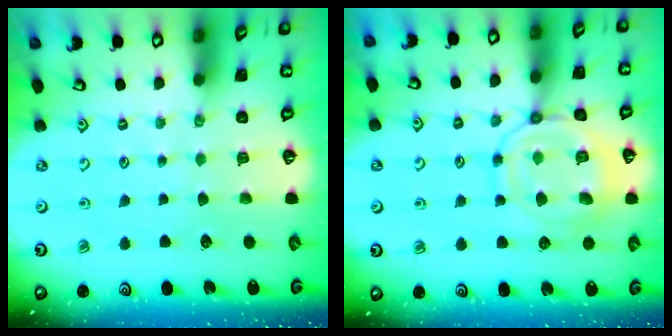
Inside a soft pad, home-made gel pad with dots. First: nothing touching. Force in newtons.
{"total": 14.4, "press": 14.4, "slide": 1.4}